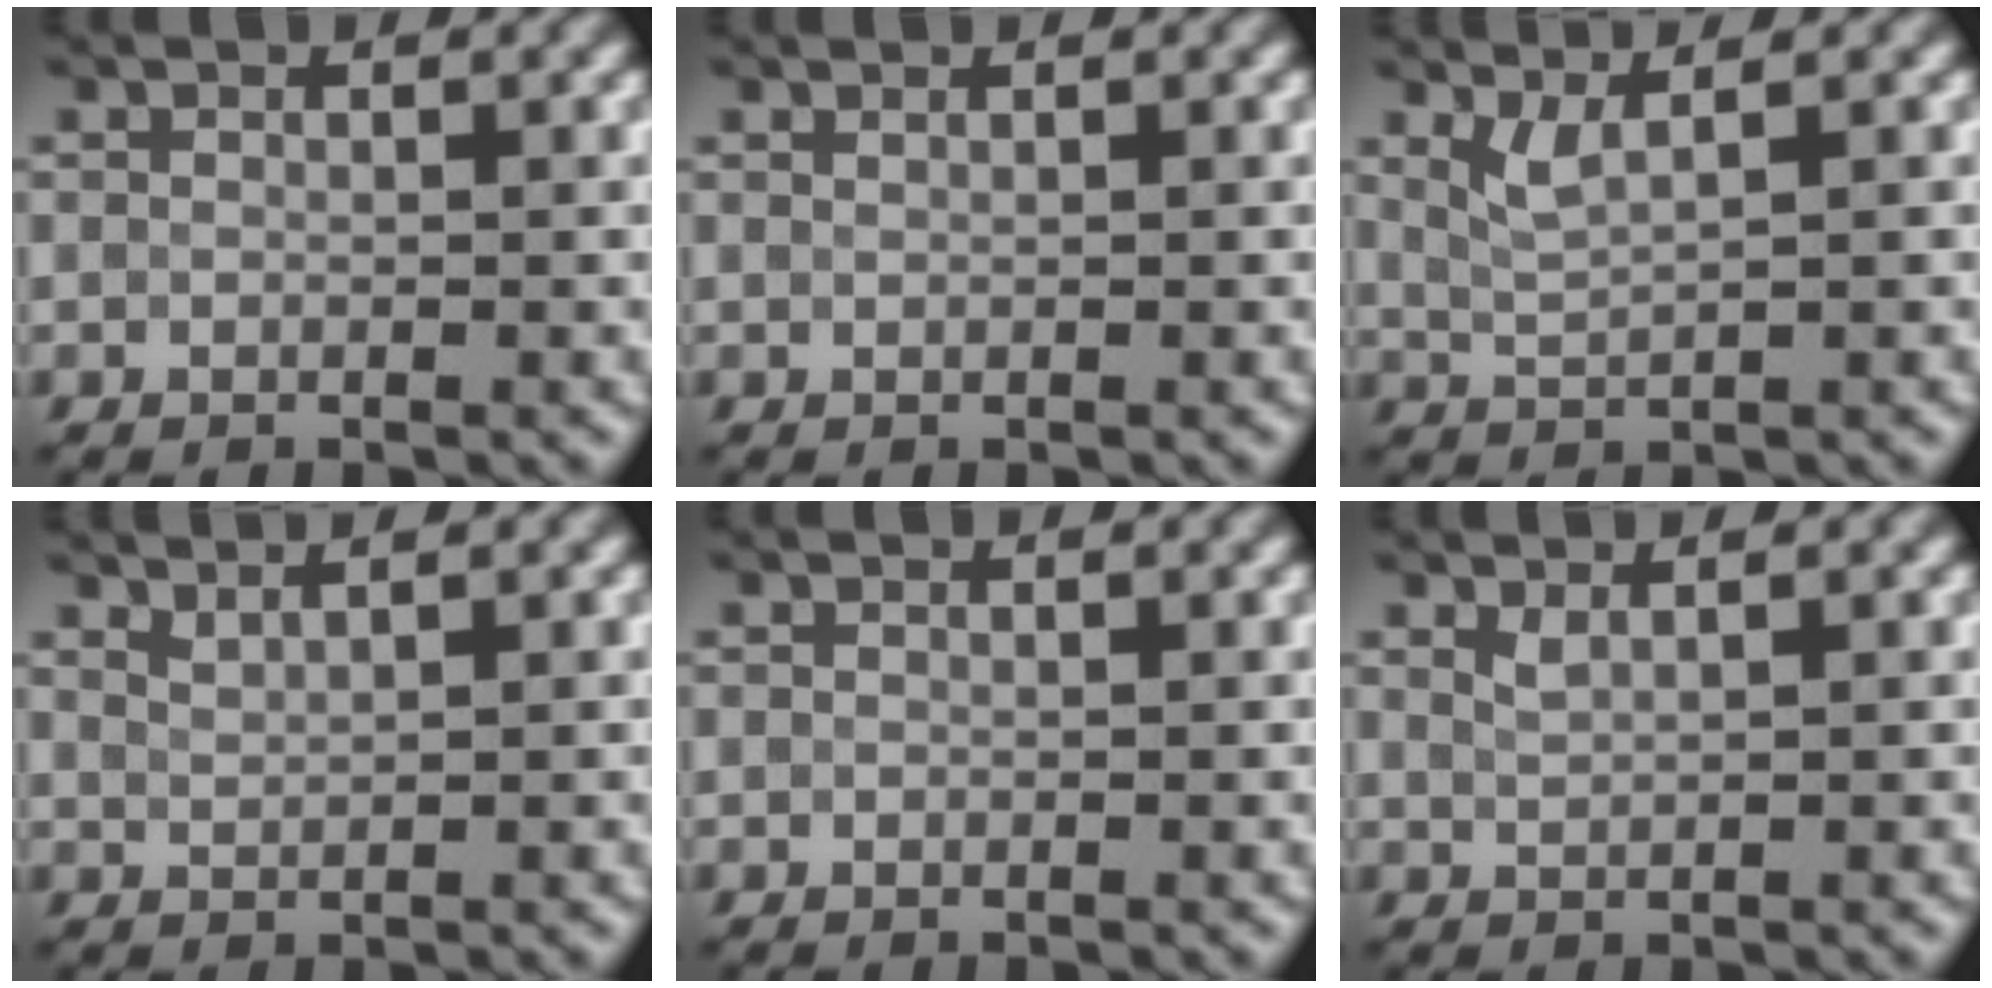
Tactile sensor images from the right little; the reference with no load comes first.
{"total": 0.5, "force": [0.4, 0.2, 0.2], "torque": [-0.001, -0.002, 0.003]}
{"total": 2.2, "force": [1.3, 0.6, 1.7], "torque": [-0.032, -0.004, 0.030]}
{"total": 1.7, "force": [1.6, 0.4, 0.6], "torque": [-0.004, 0.003, 0.026]}
{"total": 0.0}
{"total": 1.1, "force": [0.8, 0.4, 0.6], "torque": [-0.010, -0.001, 0.017]}